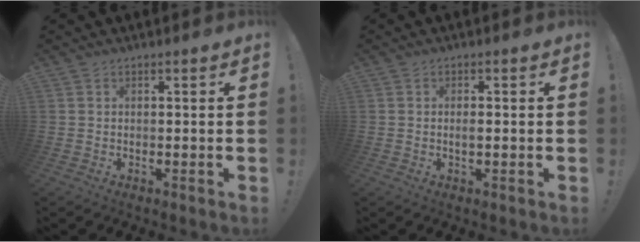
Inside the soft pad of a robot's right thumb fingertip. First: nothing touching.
{"total": 1.6, "force": [-0.3, 0.5, 1.4], "torque": [-0.018, 0.000, -0.009]}